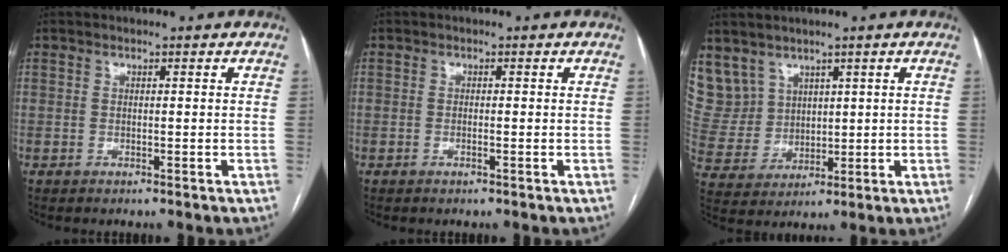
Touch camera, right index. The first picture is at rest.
{"total": 0.7, "force": [-0.3, 0.1, 0.6], "torque": [-0.011, 0.000, -0.003]}
{"total": 10.0, "force": [6.0, 7.9, 1.4], "torque": [-0.050, 0.038, 0.147]}